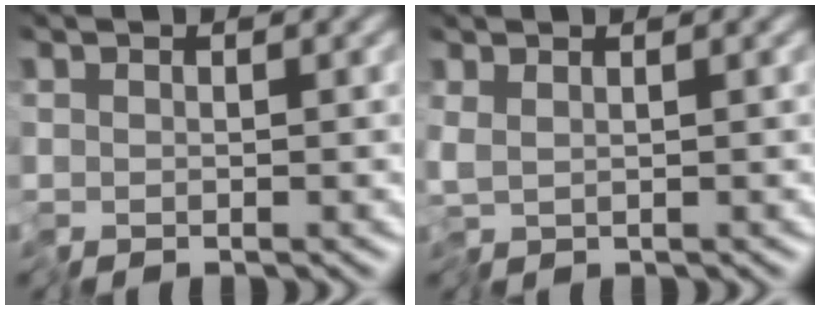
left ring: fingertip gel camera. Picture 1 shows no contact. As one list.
[{"total": 1.0, "force": [0.0, 0.2, 0.9], "torque": [-0.025, -0.001, 0.001]}]